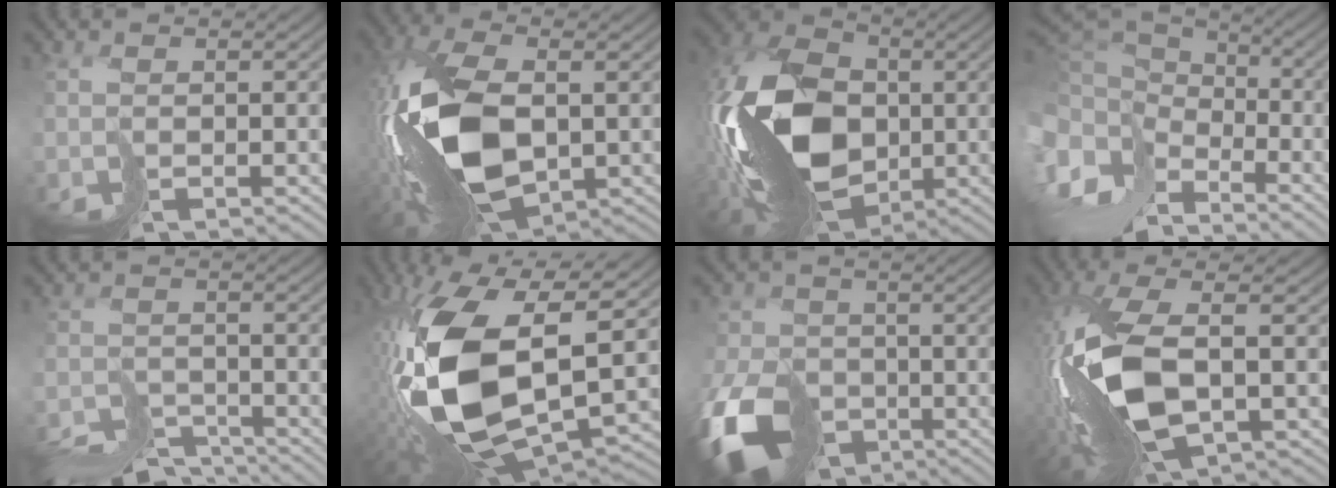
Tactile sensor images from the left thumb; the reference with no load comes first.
{"total": 13.9, "force": [-1.8, 7.1, 11.8], "torque": [-0.265, -0.005, -0.035]}
{"total": 17.4, "force": [-2.2, 11.7, 12.7], "torque": [-0.268, 0.006, -0.054]}
{"total": 13.1, "force": [-6.3, 8.8, 7.2], "torque": [-0.215, -0.039, -0.083]}
{"total": 7.6, "force": [-7.2, 1.9, 1.5], "torque": [-0.025, -0.007, -0.130]}
{"total": 17.6, "force": [-0.8, 9.4, 14.8], "torque": [-0.327, -0.024, -0.004]}
{"total": 13.9, "force": [-6.6, 9.7, 7.4], "torque": [-0.191, -0.054, -0.117]}
{"total": 12.0, "force": [-1.6, 4.8, 10.8], "torque": [-0.249, -0.002, -0.029]}